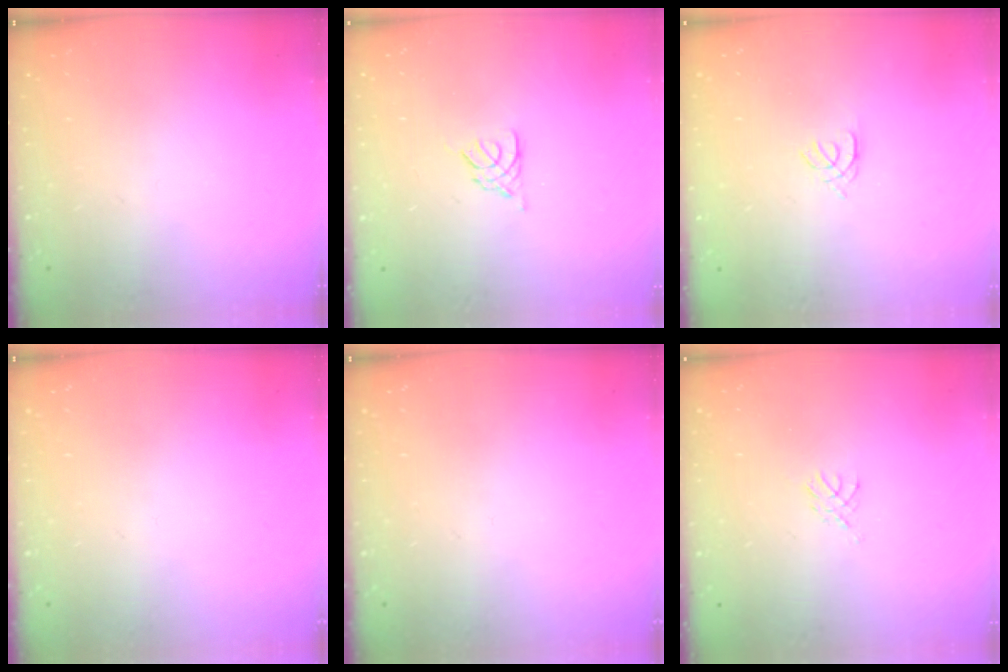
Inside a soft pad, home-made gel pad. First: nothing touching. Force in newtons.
{"total": 2.3, "press": 2.3, "slide": 0.5}
{"total": 1.1, "press": 1.0, "slide": 0.3}
{"total": 0.0}
{"total": 0.0}
{"total": 3.8, "press": 3.8, "slide": 0.6}